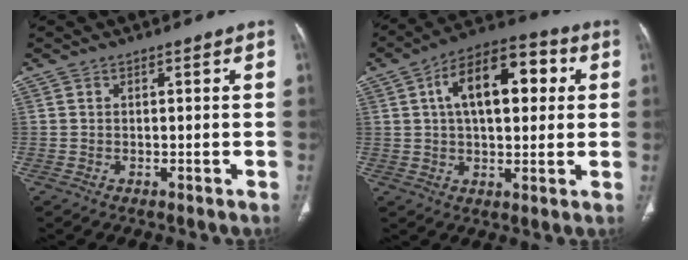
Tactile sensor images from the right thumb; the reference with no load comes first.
{"total": 16.1, "force": [3.9, 8.4, 13.2], "torque": [-0.186, 0.023, 0.056]}